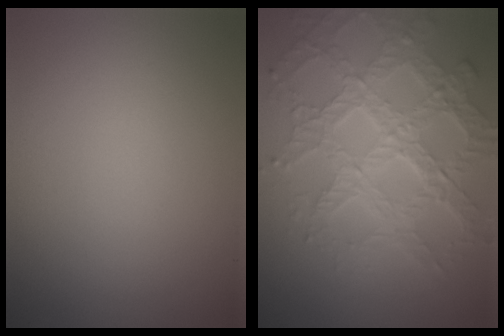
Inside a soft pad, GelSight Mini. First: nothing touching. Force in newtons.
{"total": 7.8, "press": 6.1, "slide": 4.9}